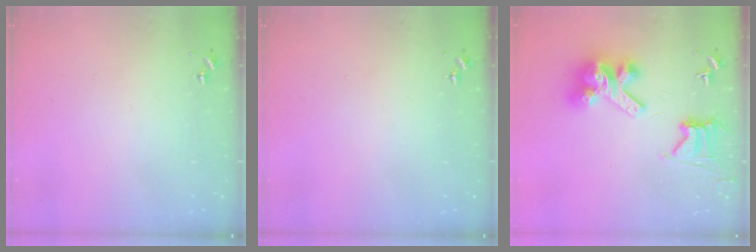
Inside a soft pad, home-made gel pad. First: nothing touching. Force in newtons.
{"total": 0.0}
{"total": 14.5, "press": 14.3, "slide": 2.0}